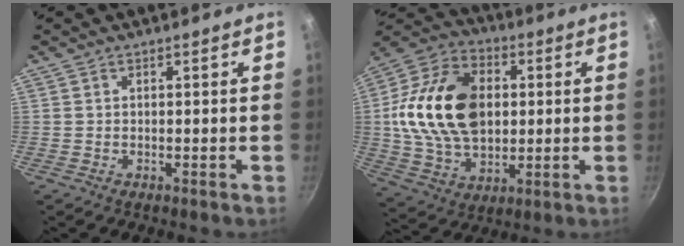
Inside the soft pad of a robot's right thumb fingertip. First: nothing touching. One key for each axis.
{"total": 22.0, "fx": 2.1, "fy": 15.1, "fz": 15.9, "tx": -0.266, "ty": 0.010, "tz": 0.035}